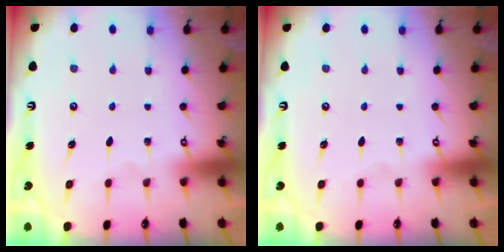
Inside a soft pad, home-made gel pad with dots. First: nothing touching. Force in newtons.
{"total": 0.0}